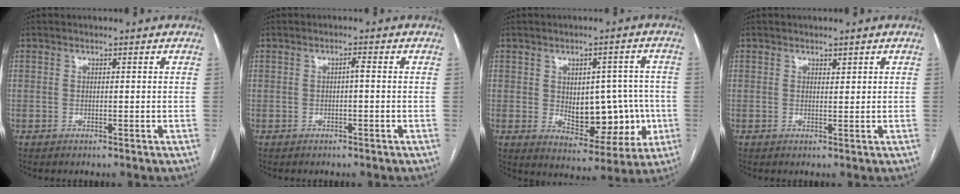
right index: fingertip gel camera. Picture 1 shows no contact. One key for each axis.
{"total": 1.0, "fx": -0.1, "fy": 0.1, "fz": 1.0, "tx": -0.015, "ty": 0.002, "tz": -0.002}
{"total": 11.5, "fx": -0.9, "fy": 6.4, "fz": 9.5, "tx": -0.114, "ty": 0.016, "tz": 0.006}
{"total": 0.7, "fx": 0.5, "fy": 0.3, "fz": 0.4, "tx": -0.004, "ty": -0.003, "tz": 0.008}